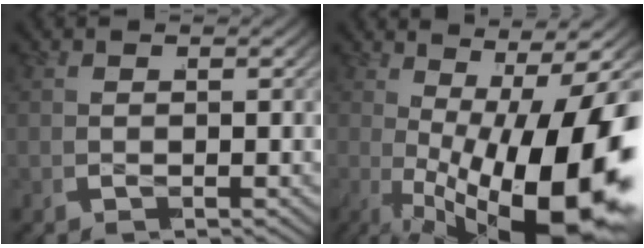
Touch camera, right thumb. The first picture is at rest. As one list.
[{"total": 18.1, "force": [-3.8, 9.8, 14.7], "torque": [-0.252, -0.053, -0.023]}]